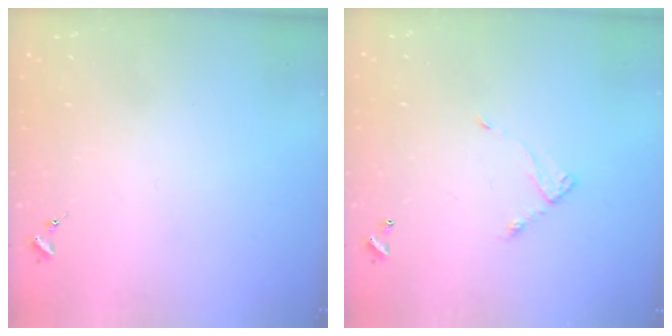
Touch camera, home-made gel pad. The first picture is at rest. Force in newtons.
{"total": 5.8, "press": 5.8, "slide": 0.3}